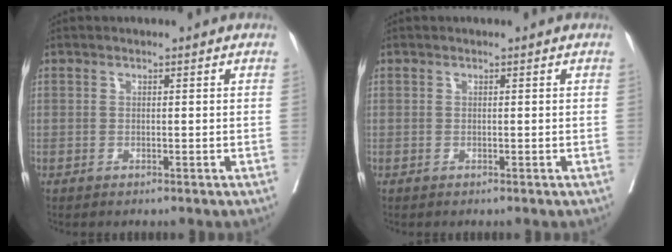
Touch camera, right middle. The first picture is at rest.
{"total": 0.0}